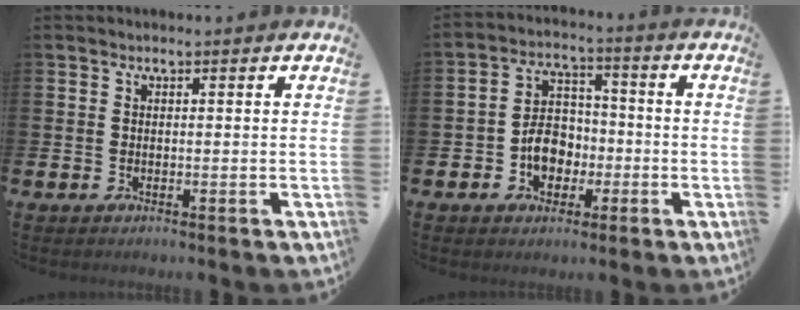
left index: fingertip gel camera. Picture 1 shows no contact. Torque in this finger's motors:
{"motor_torque": [1.22, 0.37, 0.36, 0.13]}